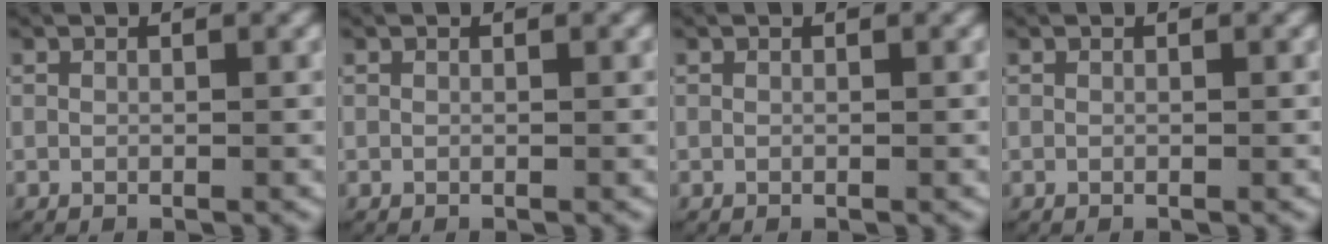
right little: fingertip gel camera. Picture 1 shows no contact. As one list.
[{"total": 0.0}, {"total": 0.0}, {"total": 0.0}]